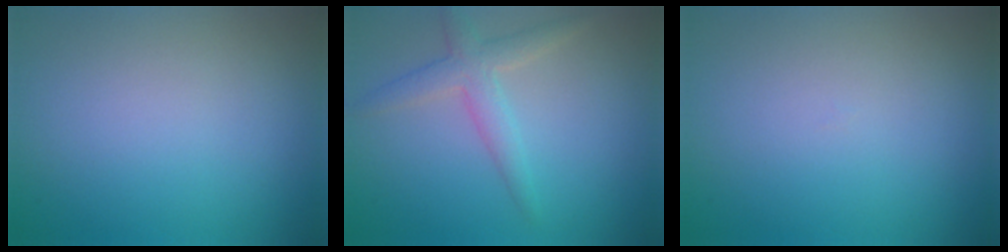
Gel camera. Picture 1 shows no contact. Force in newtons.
{"total": 2.8, "press": 2.8, "slide": 0.1}
{"total": 0.0}